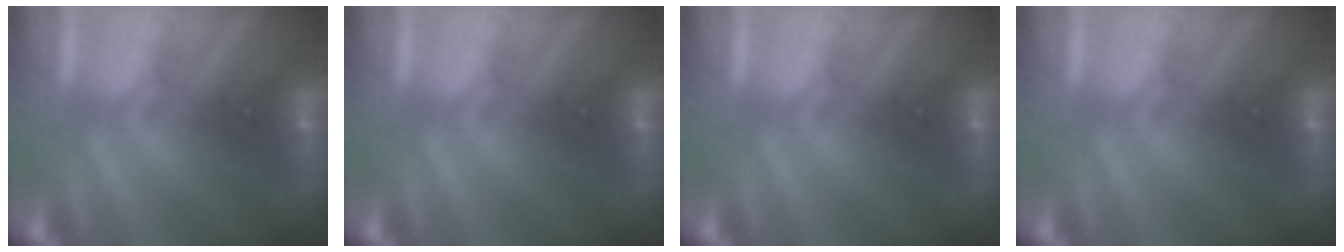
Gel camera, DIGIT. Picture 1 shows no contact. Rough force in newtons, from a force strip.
{"total": 0.0}
{"total": 0.0}
{"total": 0.0}